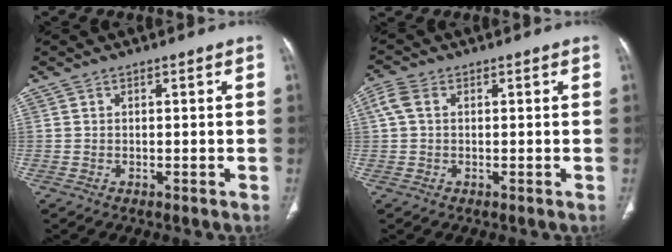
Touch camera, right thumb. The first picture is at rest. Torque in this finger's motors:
{"motor_torque": [0.09, 0.09, 0.47, 0.02, 0.02]}